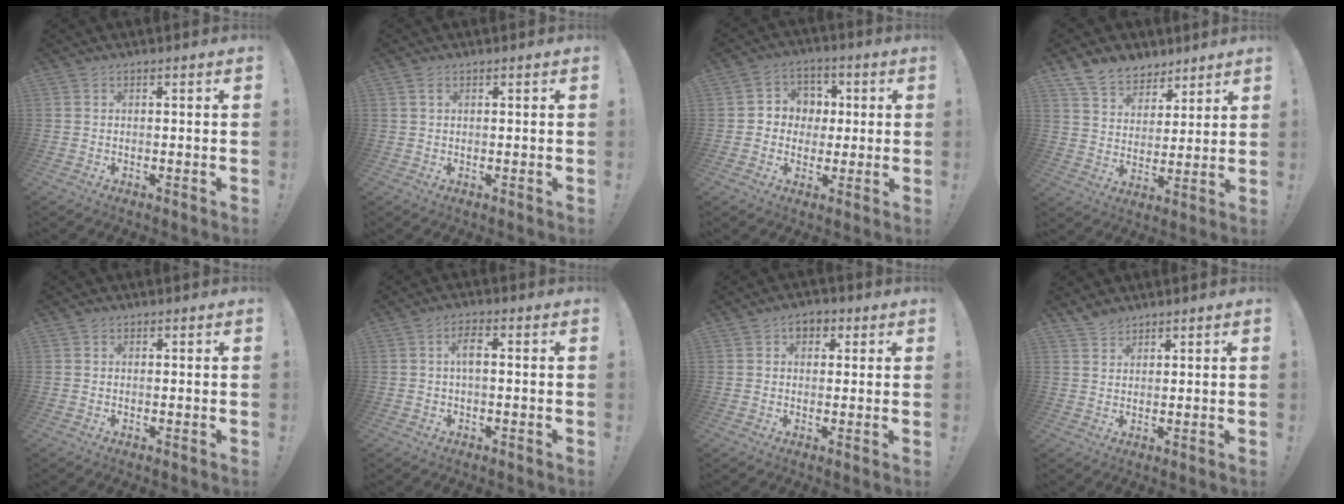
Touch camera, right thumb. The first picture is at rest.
{"total": 1.4, "force": [0.6, 0.7, 1.0], "torque": [-0.019, 0.002, 0.011]}
{"total": 7.8, "force": [-0.4, 7.6, 1.6], "torque": [-0.022, 0.008, 0.000]}
{"total": 10.5, "force": [7.9, 6.5, 2.1], "torque": [-0.047, -0.057, 0.159]}
{"total": 0.0}
{"total": 4.0, "force": [0.2, 1.6, 3.7], "torque": [-0.063, 0.008, 0.000]}
{"total": 4.3, "force": [1.3, 3.4, 2.3], "torque": [-0.026, 0.004, 0.022]}
{"total": 3.1, "force": [2.8, 1.2, 0.7], "torque": [-0.016, -0.014, 0.053]}